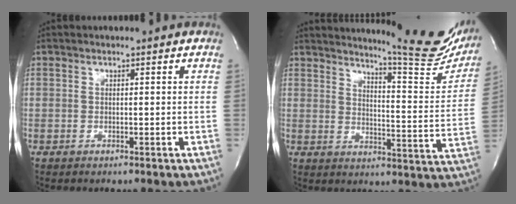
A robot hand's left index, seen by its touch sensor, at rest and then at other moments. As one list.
[{"total": 18.1, "force": [16.4, 1.1, 7.7], "torque": [-0.102, -0.094, 0.191]}]